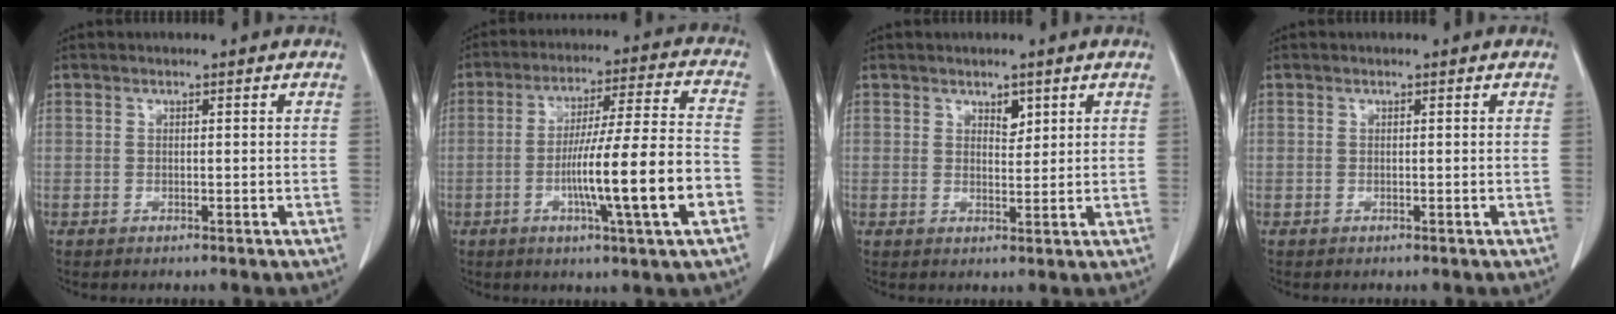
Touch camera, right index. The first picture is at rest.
{"total": 15.6, "force": [-4.5, -0.3, 14.9], "torque": [-0.252, -0.001, -0.074]}
{"total": 2.1, "force": [1.3, 1.1, 1.2], "torque": [-0.016, -0.005, 0.023]}
{"total": 0.0}